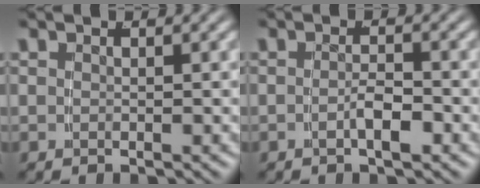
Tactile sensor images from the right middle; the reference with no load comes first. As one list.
[{"total": 1.9, "force": [-1.2, 0.0, 1.5], "torque": [-0.021, -0.003, -0.018]}]